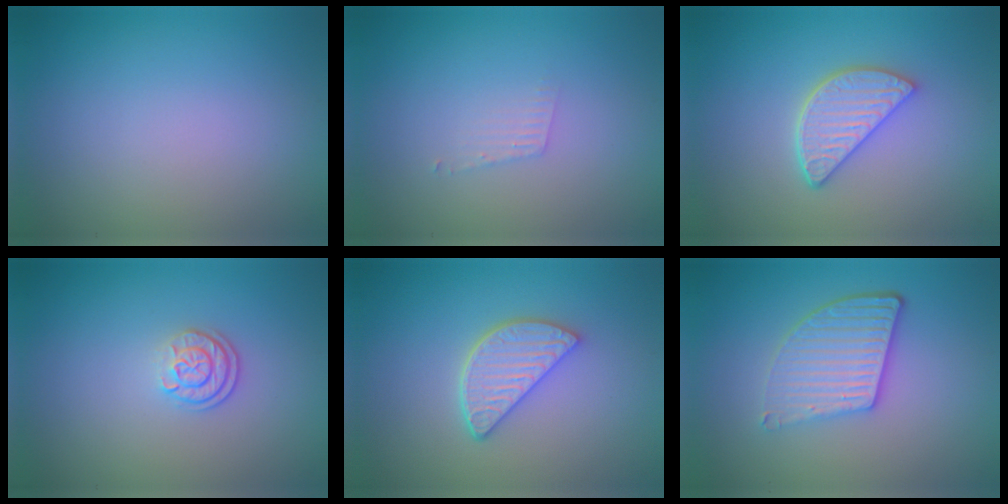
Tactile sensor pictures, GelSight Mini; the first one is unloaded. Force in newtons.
{"total": 0.9, "press": 0.9, "slide": 0.1}
{"total": 3.8, "press": 3.2, "slide": 2.1}
{"total": 2.3, "press": 1.7, "slide": 1.5}
{"total": 3.8, "press": 3.2, "slide": 2.1}
{"total": 4.5, "press": 3.5, "slide": 2.9}